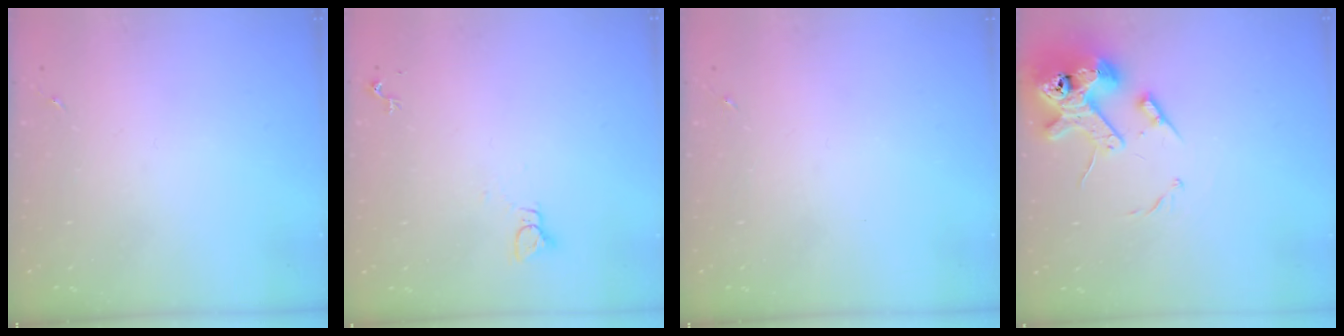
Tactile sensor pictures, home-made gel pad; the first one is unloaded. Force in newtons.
{"total": 2.2, "press": 2.2, "slide": 0.1}
{"total": 0.0}
{"total": 14.4, "press": 14.2, "slide": 2.1}